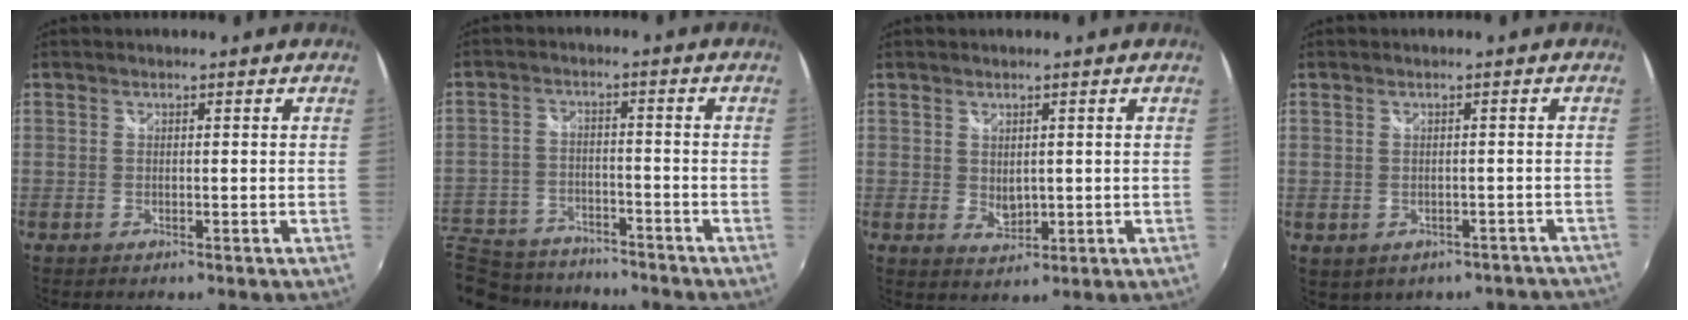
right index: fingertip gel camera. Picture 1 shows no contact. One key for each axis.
{"total": 19.4, "fx": -14.8, "fy": 9.9, "fz": 7.6, "tx": -0.208, "ty": -0.010, "tz": -0.224}
{"total": 3.0, "fx": 0.6, "fy": 2.2, "fz": 1.9, "tx": -0.028, "ty": -0.004, "tz": 0.014}
{"total": 8.1, "fx": -5.4, "fy": 5.2, "fz": 2.8, "tx": -0.058, "ty": 0.000, "tz": -0.042}